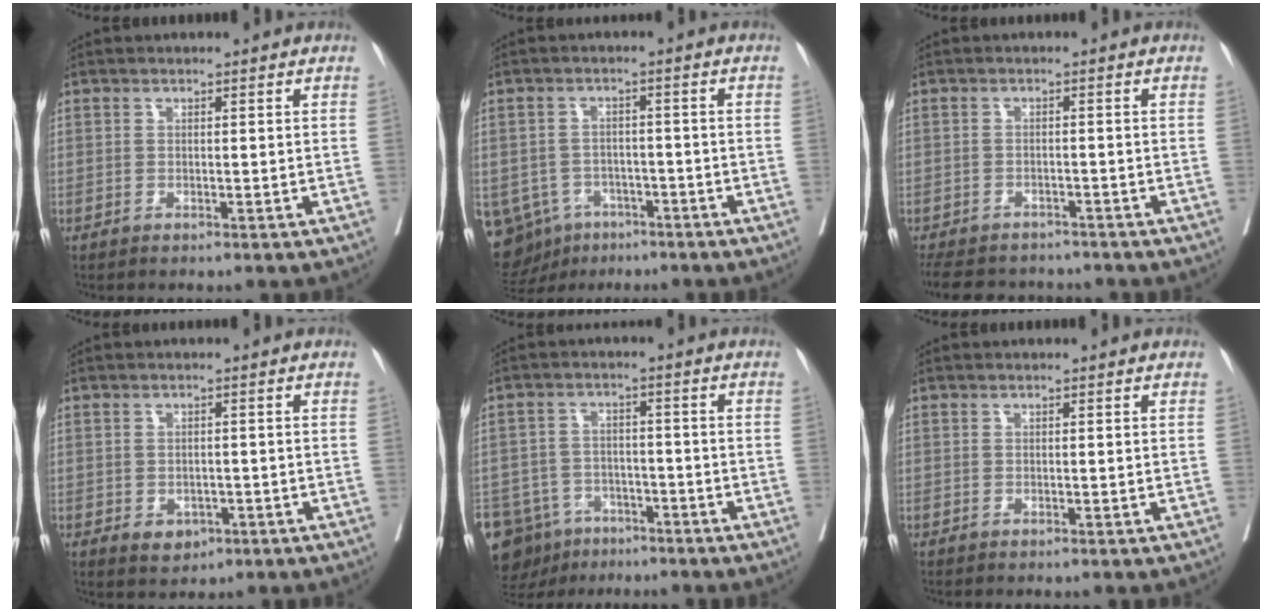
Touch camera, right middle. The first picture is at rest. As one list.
[{"total": 13.0, "force": [-7.2, 10.0, 4.2], "torque": [-0.120, 0.008, -0.094]}, {"total": 11.7, "force": [-10.3, 4.2, 3.7], "torque": [-0.095, -0.006, -0.137]}, {"total": 3.4, "force": [-1.5, 2.5, 1.6], "torque": [-0.018, 0.001, -0.012]}, {"total": 14.4, "force": [-9.5, 9.5, 5.1], "torque": [-0.134, -0.001, -0.141]}, {"total": 0.0}]